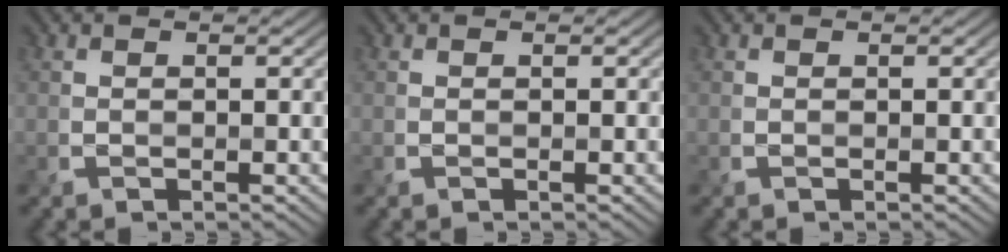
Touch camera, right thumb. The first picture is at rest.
{"total": 0.0}
{"total": 0.0}